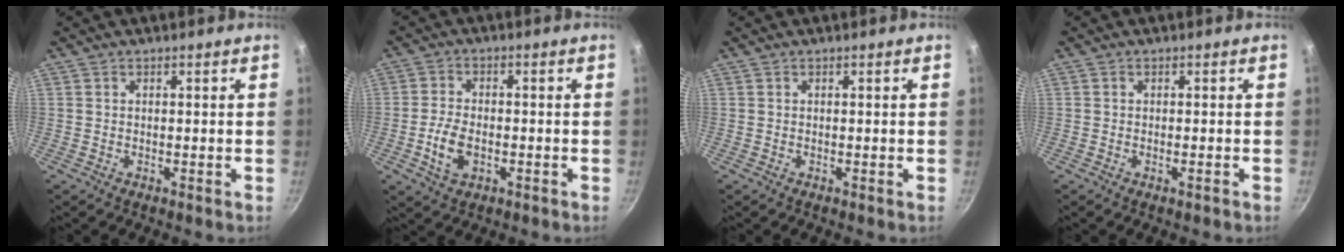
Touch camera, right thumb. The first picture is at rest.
{"total": 6.5, "force": [-1.8, 3.9, 4.9], "torque": [-0.095, 0.012, -0.034]}
{"total": 0.0}
{"total": 1.0, "force": [-0.5, 0.2, 0.8], "torque": [-0.018, 0.003, -0.010]}